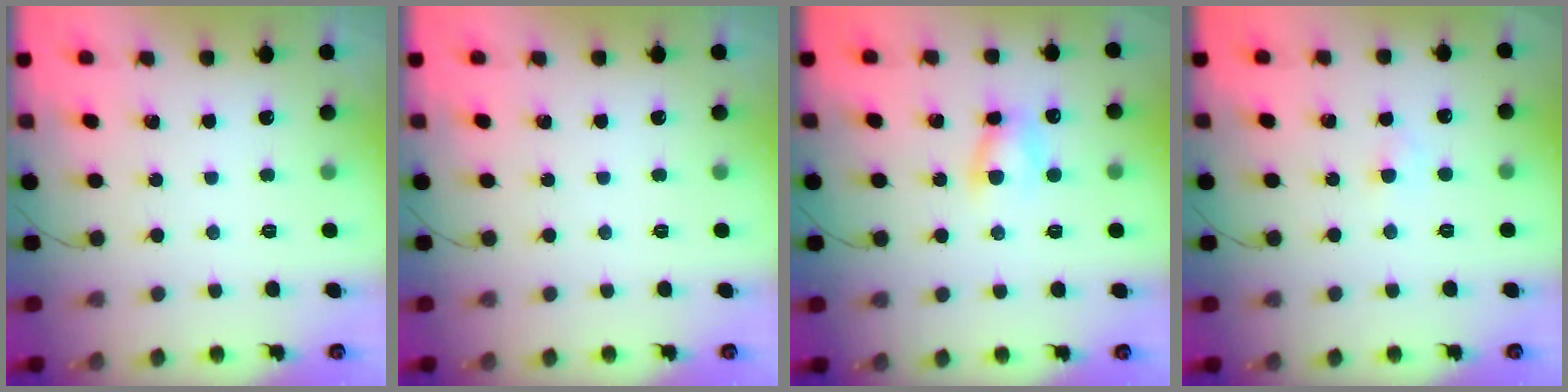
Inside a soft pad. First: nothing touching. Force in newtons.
{"total": 0.0}
{"total": 6.0, "press": 5.8, "slide": 1.2}
{"total": 1.8, "press": 1.5, "slide": 0.9}